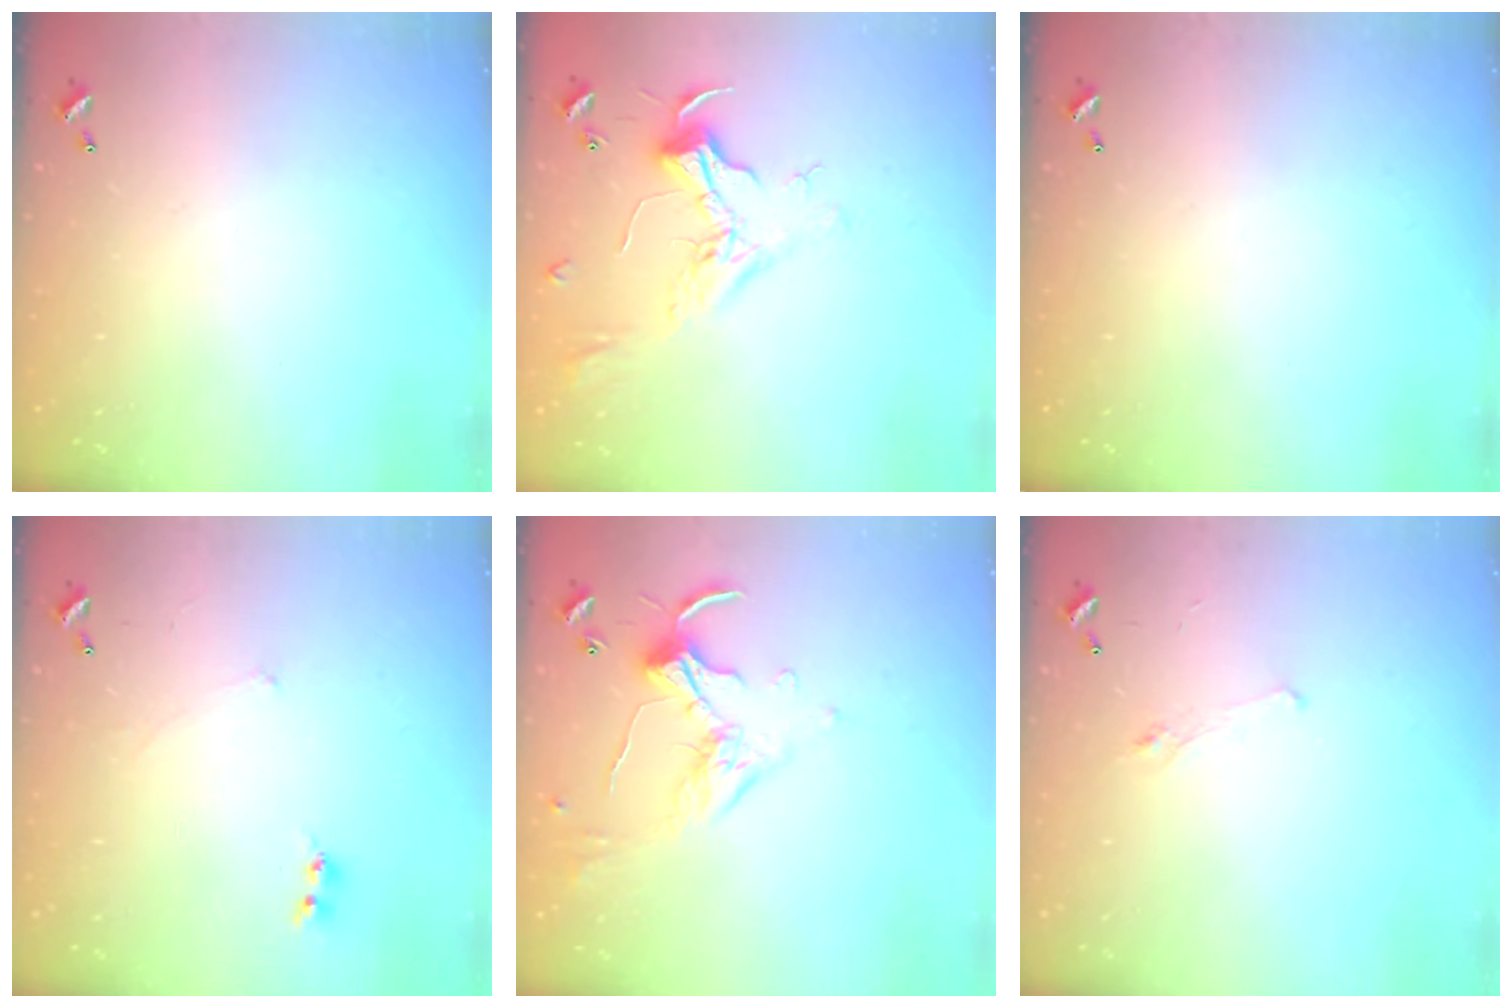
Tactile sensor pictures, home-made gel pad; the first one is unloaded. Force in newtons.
{"total": 2.5, "press": 2.3, "slide": 0.8}
{"total": 0.0}
{"total": 1.6, "press": 1.5, "slide": 0.5}
{"total": 1.2, "press": 0.8, "slide": 0.8}
{"total": 0.8, "press": 0.1, "slide": 0.8}